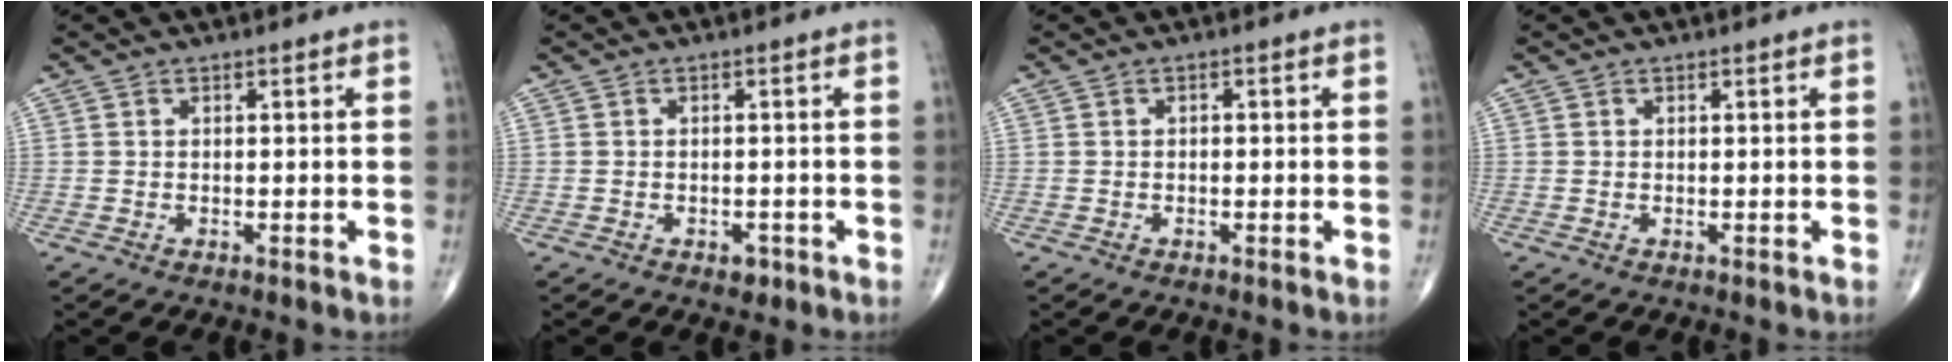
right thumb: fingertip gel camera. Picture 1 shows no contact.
{"total": 1.8, "force": [-0.9, 1.2, 0.9], "torque": [-0.006, 0.003, -0.009]}
{"total": 0.6, "force": [-0.1, 0.4, 0.4], "torque": [-0.003, 0.003, -0.004]}
{"total": 0.0}